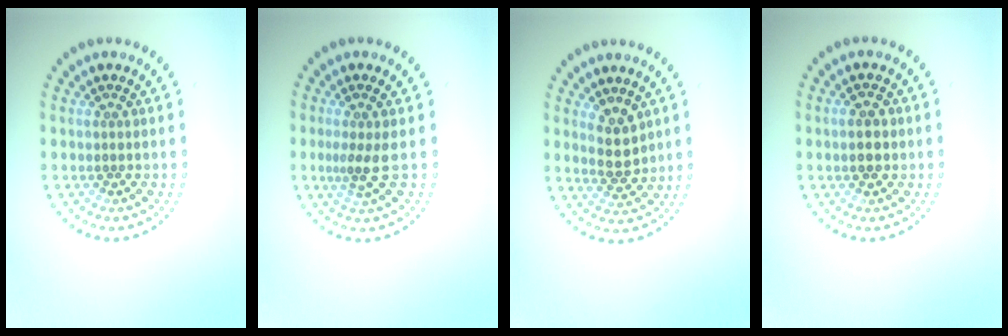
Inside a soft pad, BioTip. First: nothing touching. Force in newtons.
{"total": 2.1, "press": 1.6, "slide": 1.5}
{"total": 2.8, "press": 2.7, "slide": 1.0}
{"total": 2.2, "press": 2.2, "slide": 0.2}